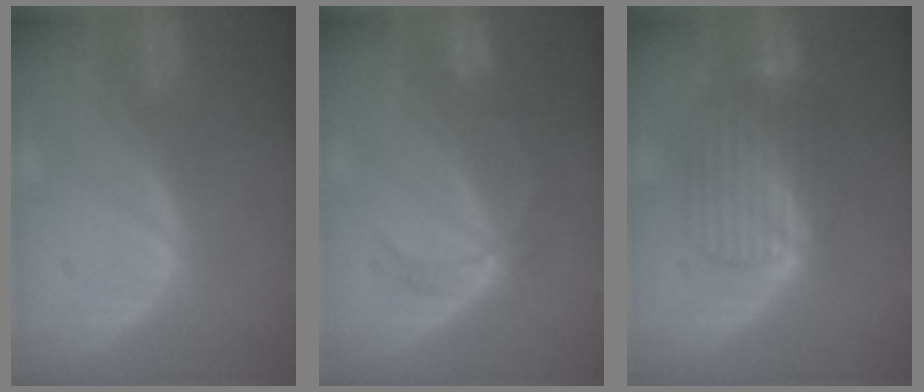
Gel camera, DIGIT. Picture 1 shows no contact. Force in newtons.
{"total": 5.2, "press": 4.7, "slide": 2.3}
{"total": 7.4, "press": 7.3, "slide": 0.3}